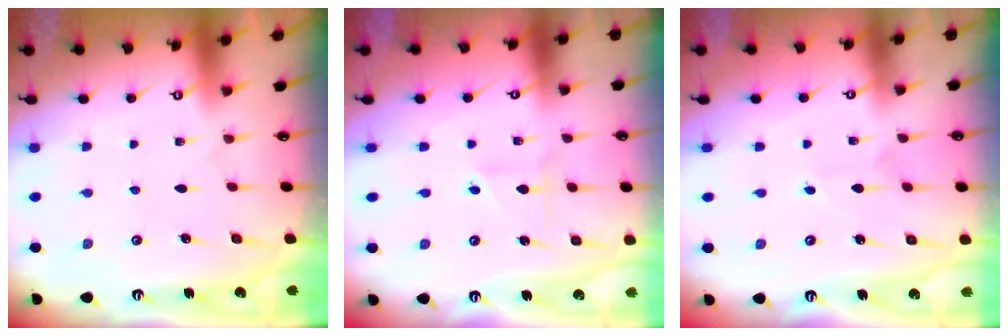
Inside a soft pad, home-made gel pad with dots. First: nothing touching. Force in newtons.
{"total": 2.0, "press": 1.7, "slide": 1.0}
{"total": 1.5, "press": 1.4, "slide": 0.1}